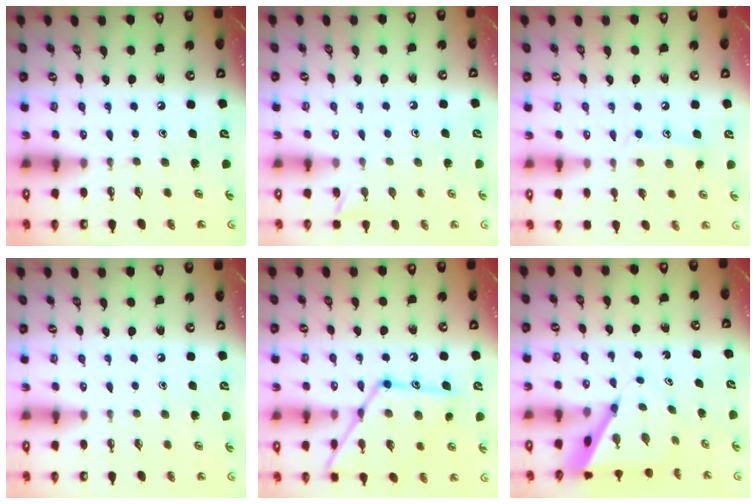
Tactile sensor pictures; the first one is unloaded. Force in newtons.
{"total": 5.4, "press": 5.4, "slide": 0.6}
{"total": 9.2, "press": 9.2, "slide": 0.5}
{"total": 0.0}
{"total": 16.1, "press": 16.0, "slide": 1.2}
{"total": 7.4, "press": 7.4, "slide": 0.7}